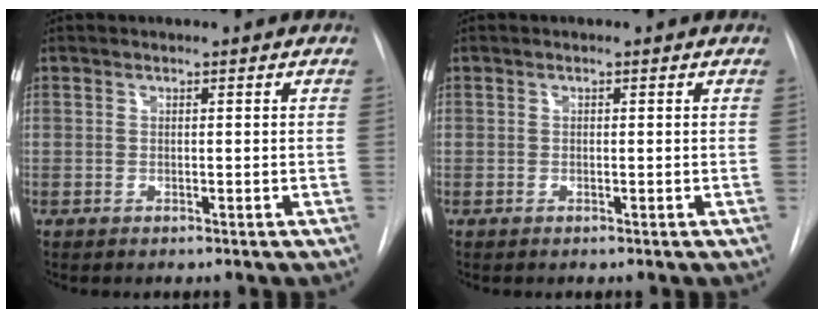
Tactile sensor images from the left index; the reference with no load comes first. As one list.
[{"total": 0.0}]